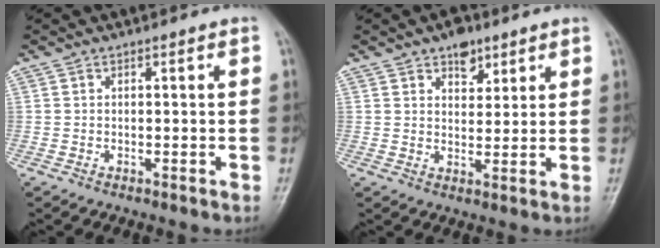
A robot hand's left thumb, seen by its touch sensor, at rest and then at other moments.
{"total": 5.3, "force": [3.4, 3.2, 2.6], "torque": [-0.012, -0.017, 0.050]}